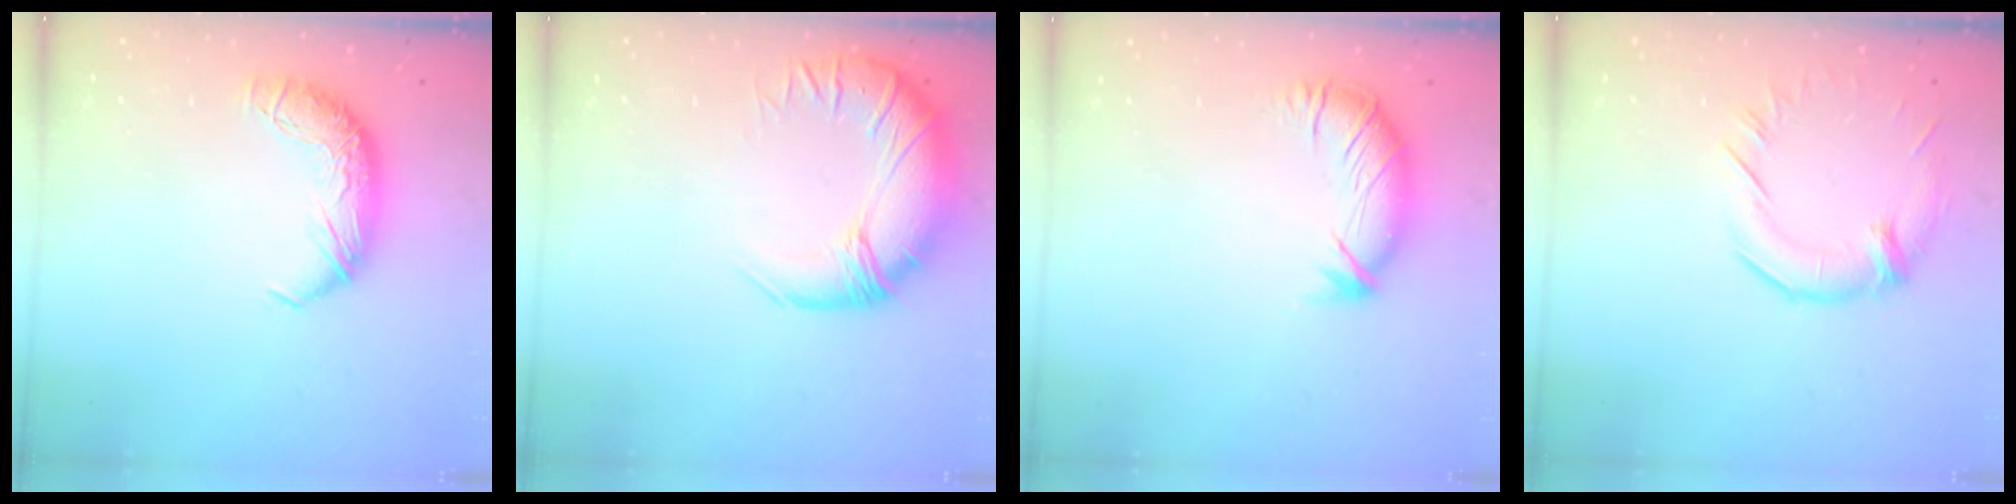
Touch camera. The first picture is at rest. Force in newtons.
{"total": 4.3, "press": 2.4, "slide": 3.6}
{"total": 2.8, "press": 2.0, "slide": 1.9}
{"total": 1.5, "press": 0.3, "slide": 1.5}